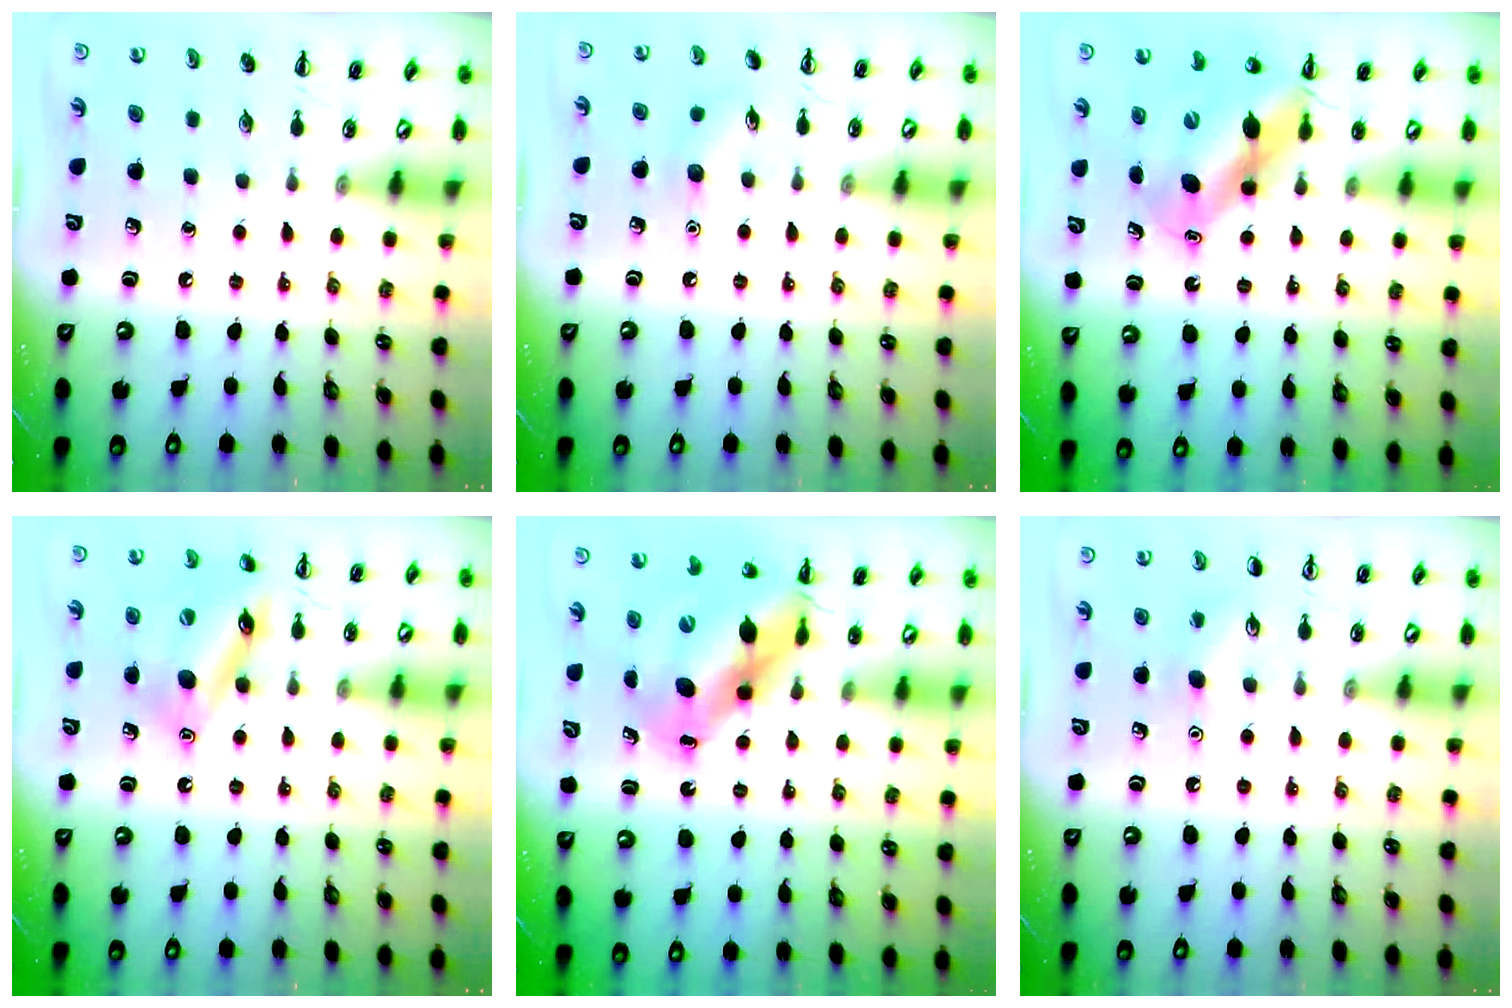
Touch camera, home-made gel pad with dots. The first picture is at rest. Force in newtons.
{"total": 5.6, "press": 5.4, "slide": 1.5}
{"total": 10.0, "press": 9.6, "slide": 2.7}
{"total": 14.6, "press": 14.4, "slide": 2.2}
{"total": 11.6, "press": 11.3, "slide": 2.7}
{"total": 7.4, "press": 7.1, "slide": 2.0}